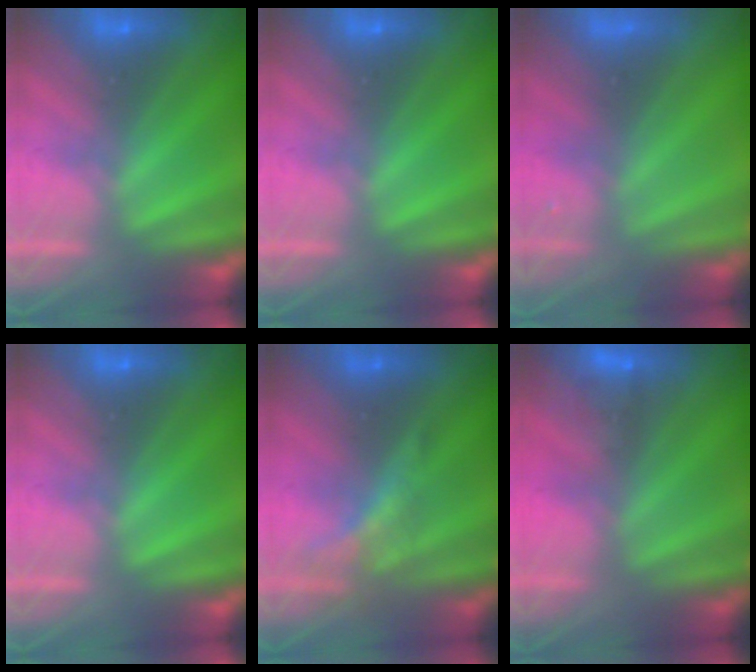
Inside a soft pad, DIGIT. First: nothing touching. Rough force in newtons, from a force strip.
{"total": 0.0}
{"total": 9.1}
{"total": 0.0}
{"total": 2.1}
{"total": 2.1}